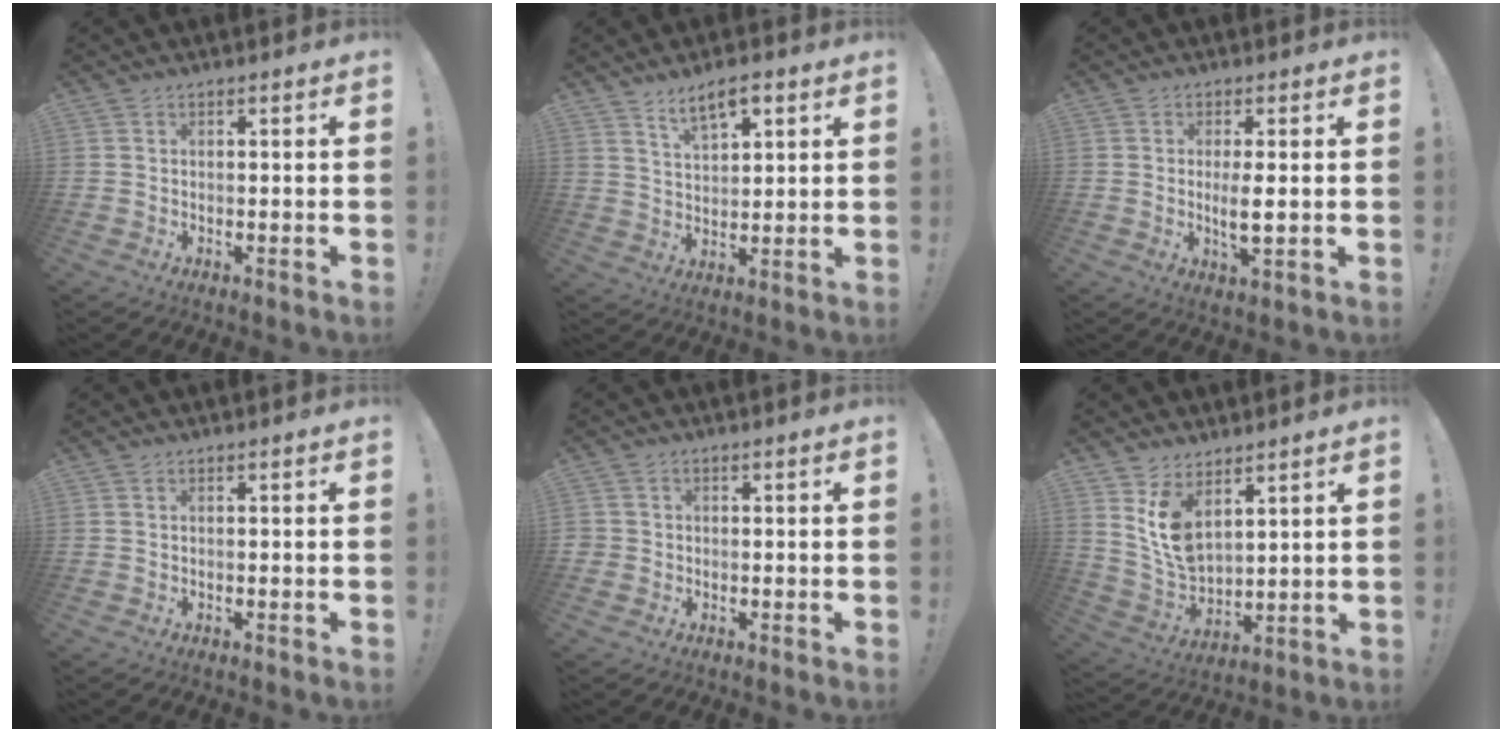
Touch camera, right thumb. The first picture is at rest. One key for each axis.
{"total": 7.5, "fx": 5.0, "fy": 3.2, "fz": 4.7, "tx": -0.070, "ty": -0.021, "tz": 0.086}
{"total": 4.9, "fx": 0.0, "fy": 0.9, "fz": 4.8, "tx": -0.088, "ty": -0.016, "tz": -0.005}
{"total": 0.0}
{"total": 1.7, "fx": -0.4, "fy": 1.6, "fz": 0.5, "tx": -0.003, "ty": 0.004, "tz": -0.007}
{"total": 10.4, "fx": 6.6, "fy": 5.8, "fz": 5.6, "tx": -0.115, "ty": -0.046, "tz": 0.127}